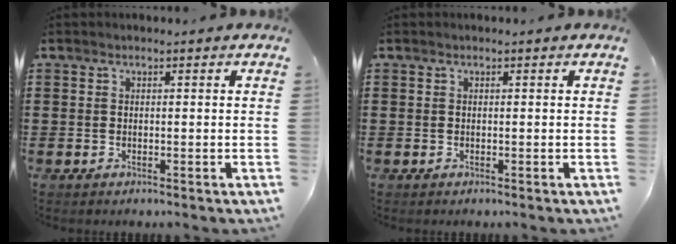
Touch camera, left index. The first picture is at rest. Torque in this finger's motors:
{"motor_torque": [0.00, 0.00, 0.00, 0.00]}